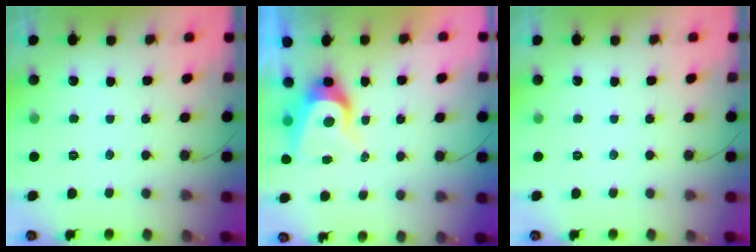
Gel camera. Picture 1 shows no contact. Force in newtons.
{"total": 8.5, "press": 8.5, "slide": 0.9}
{"total": 0.0}